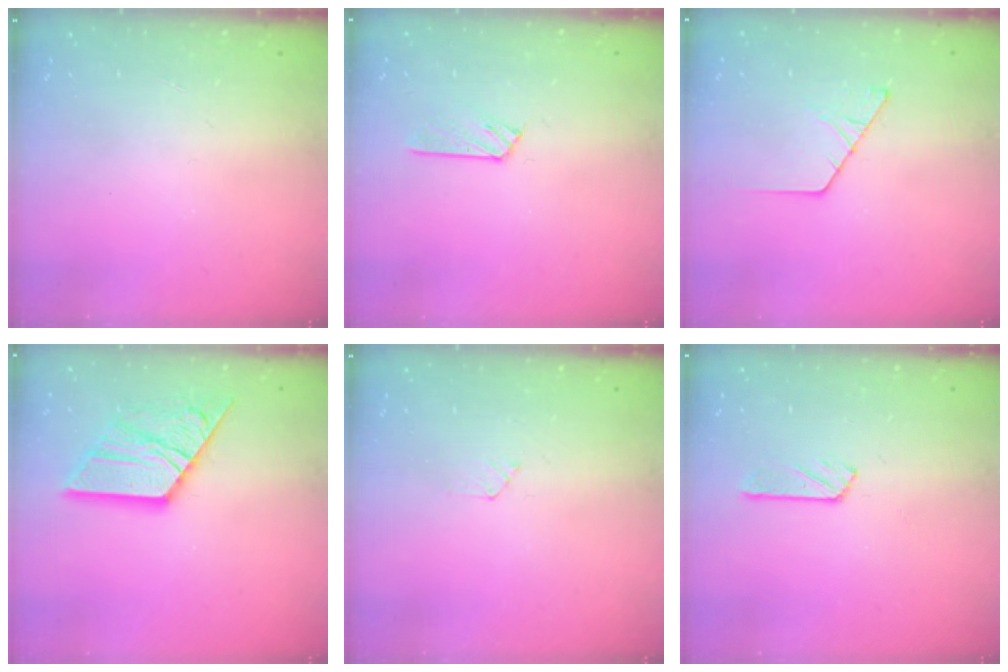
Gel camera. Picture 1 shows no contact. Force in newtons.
{"total": 3.5, "press": 3.5, "slide": 0.4}
{"total": 2.5, "press": 2.5, "slide": 0.3}
{"total": 15.5, "press": 15.4, "slide": 1.4}
{"total": 2.4, "press": 2.4, "slide": 0.3}
{"total": 2.9, "press": 2.9, "slide": 0.3}